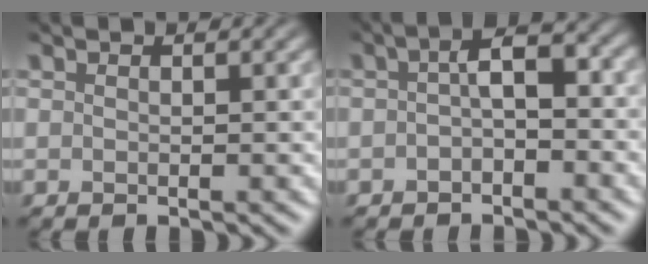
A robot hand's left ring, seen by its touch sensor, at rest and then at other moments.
{"total": 3.1, "force": [-0.8, 1.2, 2.8], "torque": [-0.050, 0.011, -0.021]}